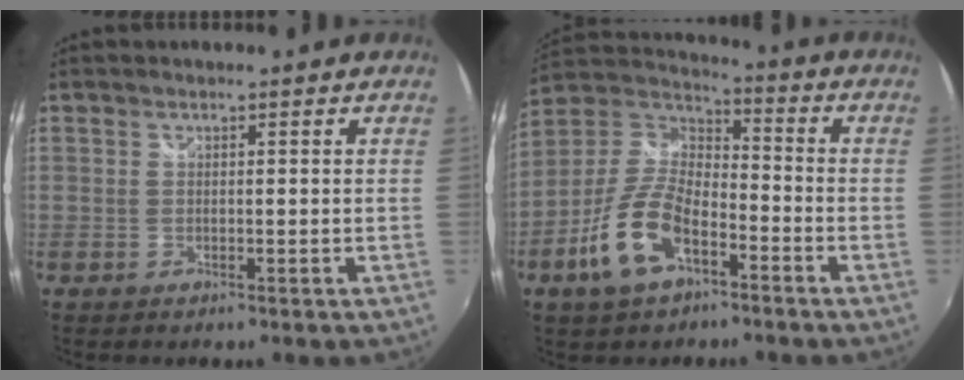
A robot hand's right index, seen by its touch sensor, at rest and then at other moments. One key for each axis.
{"total": 14.1, "fx": -6.6, "fy": 7.0, "fz": 10.3, "tx": -0.216, "ty": 0.002, "tz": -0.122}